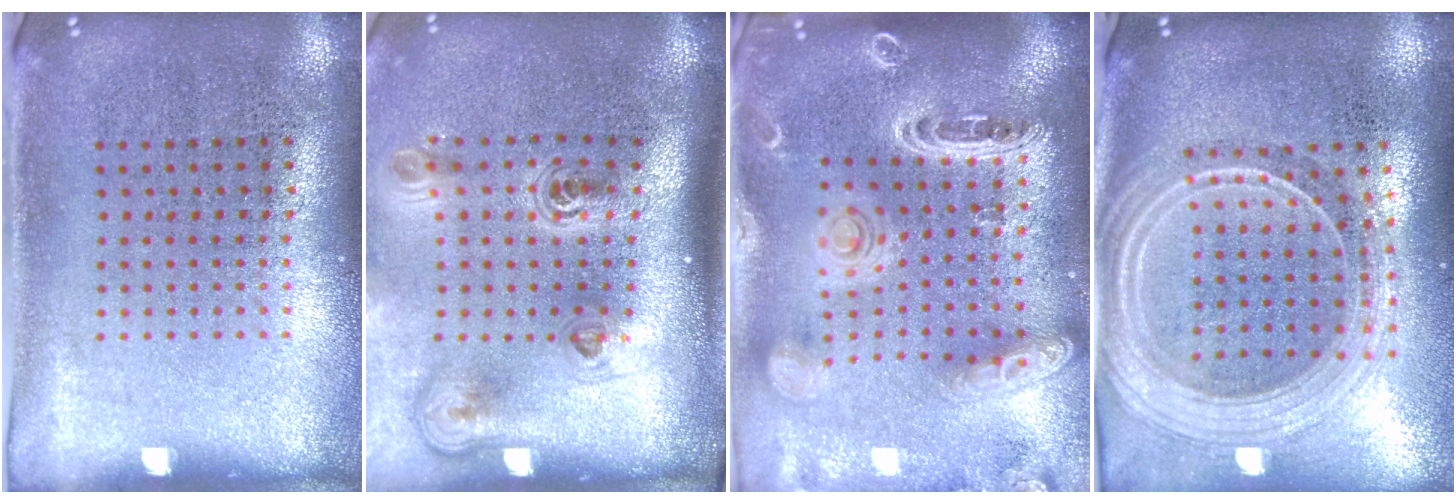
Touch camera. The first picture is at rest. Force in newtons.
{"total": 2.3, "press": 1.5, "slide": 1.8}
{"total": 2.6, "press": 2.3, "slide": 1.1}
{"total": 2.6, "press": 2.2, "slide": 1.4}